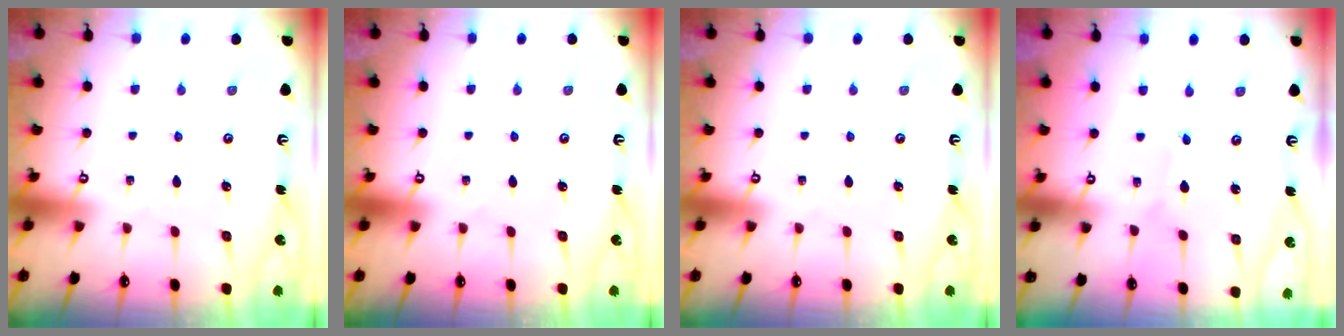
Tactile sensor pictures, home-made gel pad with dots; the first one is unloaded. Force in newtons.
{"total": 0.0}
{"total": 0.0}
{"total": 2.2, "press": 2.1, "slide": 0.3}